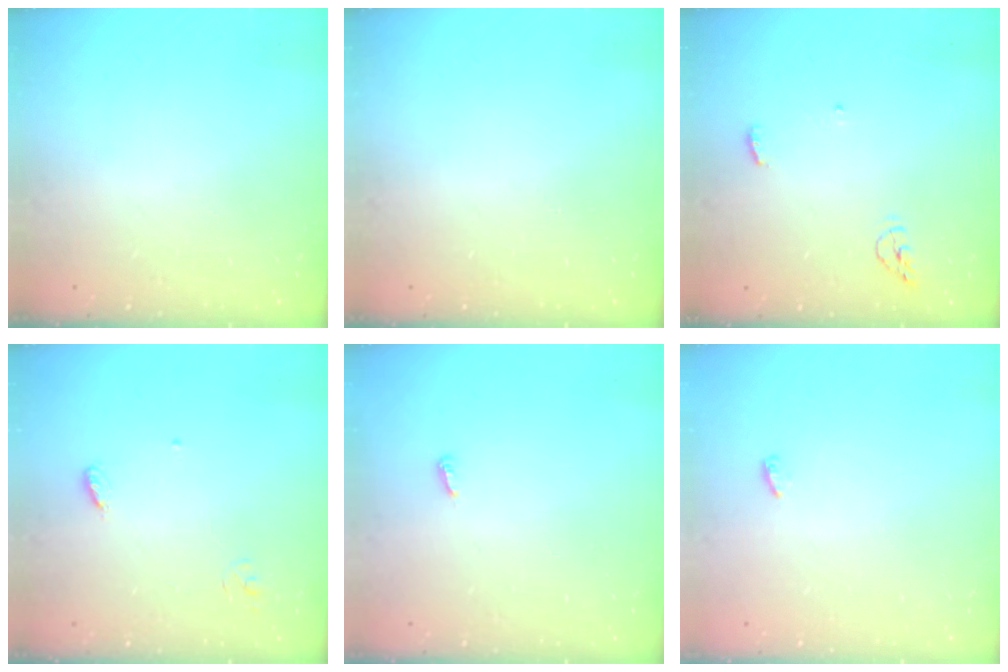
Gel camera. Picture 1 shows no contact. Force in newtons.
{"total": 0.0}
{"total": 4.1, "press": 3.9, "slide": 1.3}
{"total": 3.6, "press": 3.6, "slide": 0.3}
{"total": 2.9, "press": 2.9, "slide": 0.3}
{"total": 6.4, "press": 3.3, "slide": 5.5}